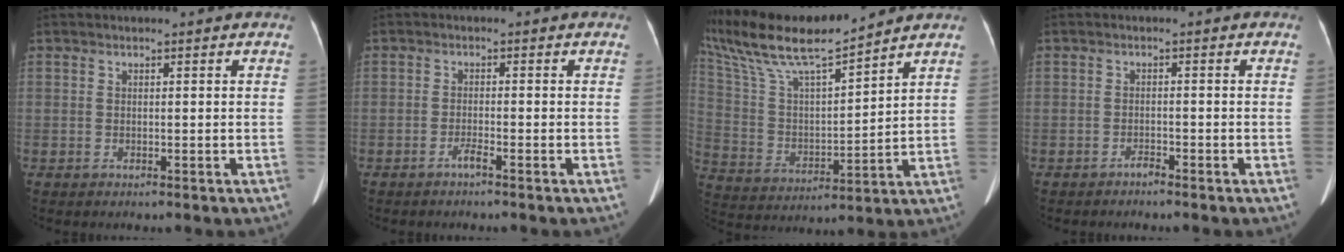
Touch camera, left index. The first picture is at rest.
{"total": 1.4, "force": [-1.1, -0.2, 0.8], "torque": [-0.016, -0.003, -0.023]}
{"total": 17.4, "force": [15.2, 1.1, 8.3], "torque": [-0.179, 0.019, 0.292]}
{"total": 1.1, "force": [-1.1, 0.0, 0.2], "torque": [-0.003, -0.003, -0.018]}